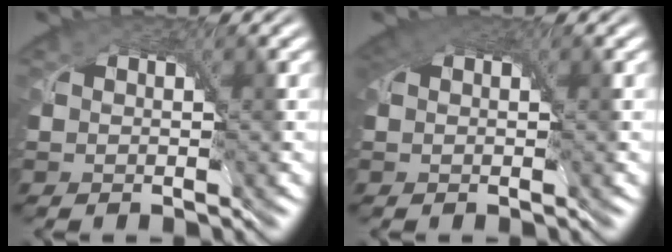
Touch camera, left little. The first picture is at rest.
{"total": 2.9, "force": [1.2, 1.9, 1.8], "torque": [-0.046, 0.003, 0.012]}